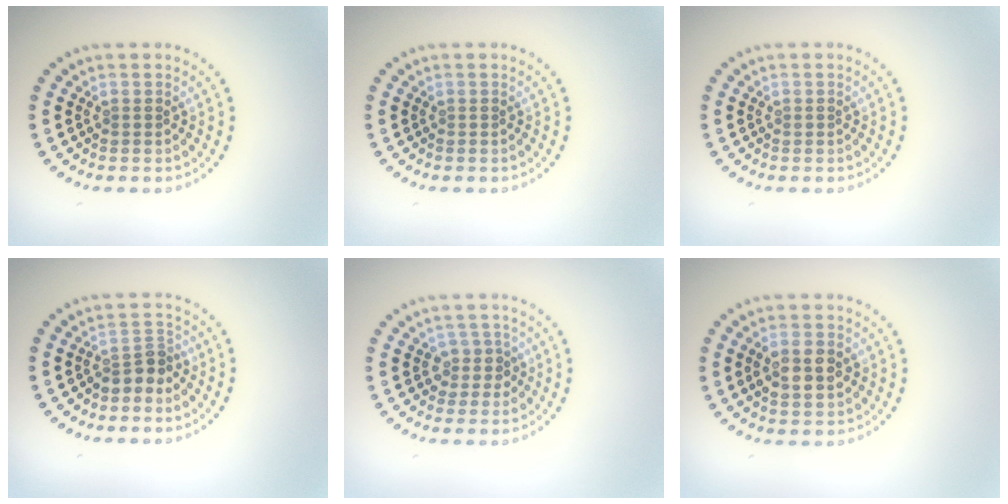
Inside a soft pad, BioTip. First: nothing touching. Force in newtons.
{"total": 0.0}
{"total": 0.0}
{"total": 2.3, "press": 1.8, "slide": 1.6}
{"total": 2.0, "press": 1.6, "slide": 1.2}
{"total": 2.8, "press": 2.8, "slide": 0.2}